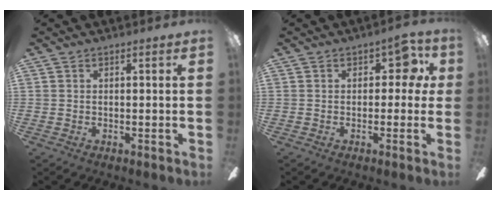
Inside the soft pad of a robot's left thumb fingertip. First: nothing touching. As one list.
[{"total": 5.5, "force": [1.5, 3.6, 3.9], "torque": [-0.046, 0.002, 0.021]}]